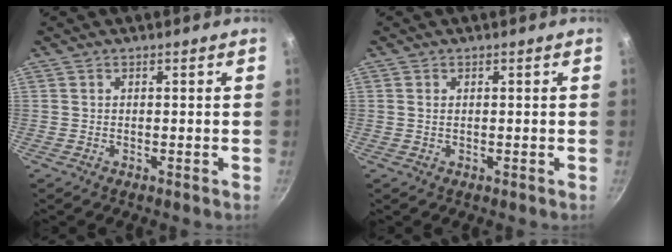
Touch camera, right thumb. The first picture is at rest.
{"total": 0.8, "force": [0.2, 0.4, 0.7], "torque": [-0.015, 0.000, 0.002]}